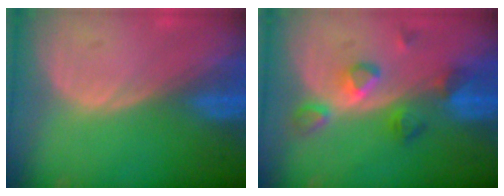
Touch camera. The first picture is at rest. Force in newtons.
{"total": 5.5, "press": 5.5, "slide": 0.7}